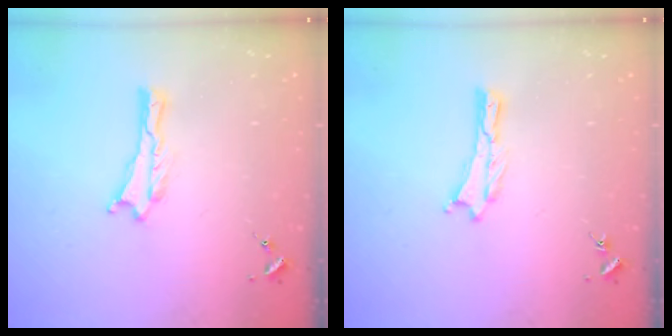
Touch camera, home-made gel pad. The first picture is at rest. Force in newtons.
{"total": 0.0}